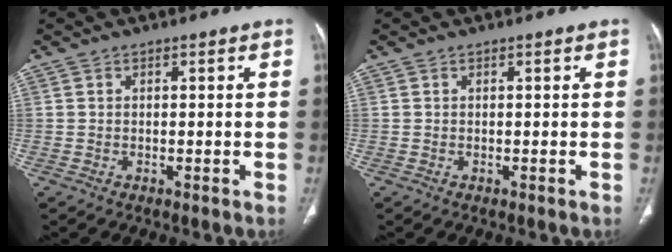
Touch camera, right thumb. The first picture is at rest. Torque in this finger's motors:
{"motor_torque": [0.00, 0.00, -0.05, 0.05, 0.02]}